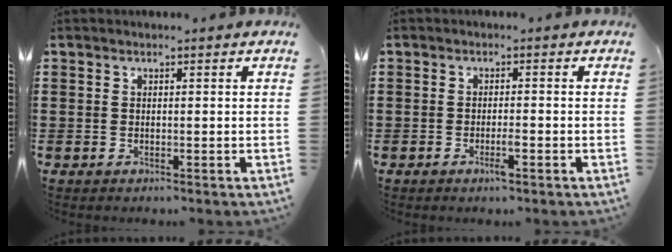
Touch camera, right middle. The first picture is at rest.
{"total": 1.8, "force": [-1.0, 0.2, 1.5], "torque": [-0.028, -0.002, -0.017]}